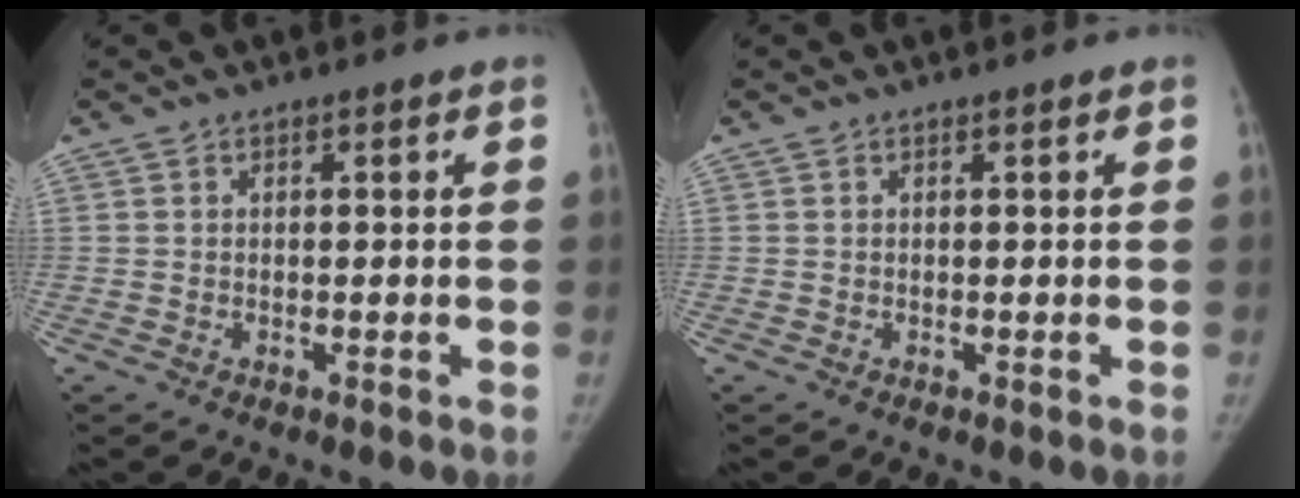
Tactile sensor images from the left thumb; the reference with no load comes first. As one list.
[{"total": 0.0}]